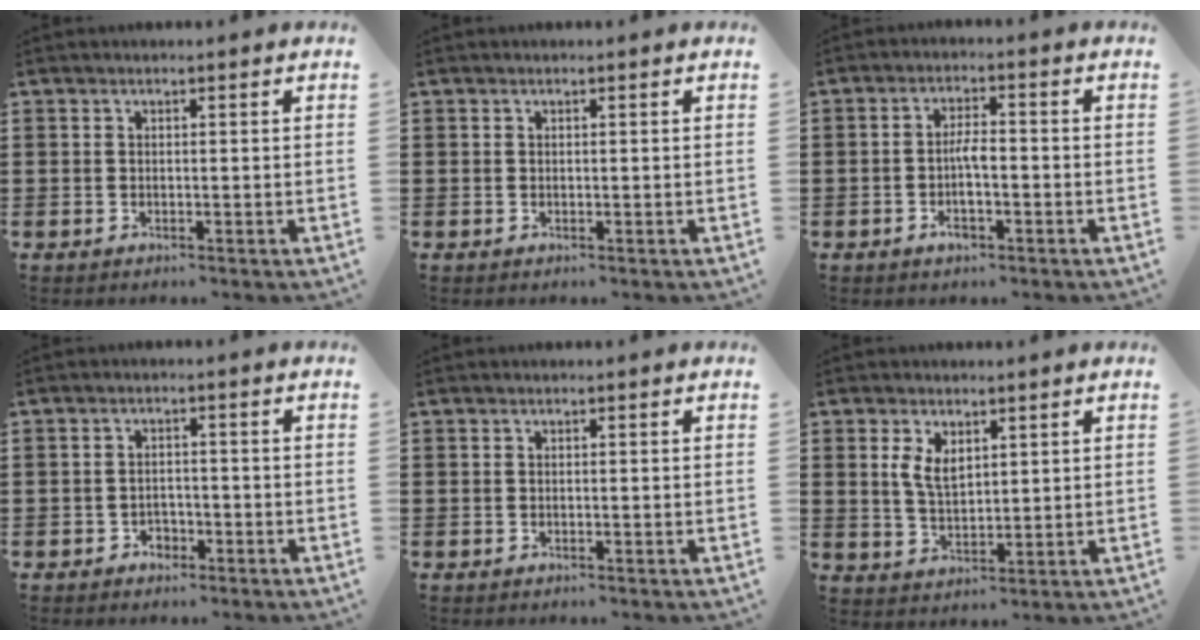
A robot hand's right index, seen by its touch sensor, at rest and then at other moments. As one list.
[{"total": 0.0}, {"total": 4.1, "force": [-1.3, 1.5, 3.6], "torque": [-0.070, 0.004, -0.027]}, {"total": 1.8, "force": [-1.4, 1.1, 0.4], "torque": [-0.013, -0.001, -0.031]}, {"total": 0.0}, {"total": 4.2, "force": [1.8, 2.6, 2.8], "torque": [-0.063, 0.008, 0.033]}]